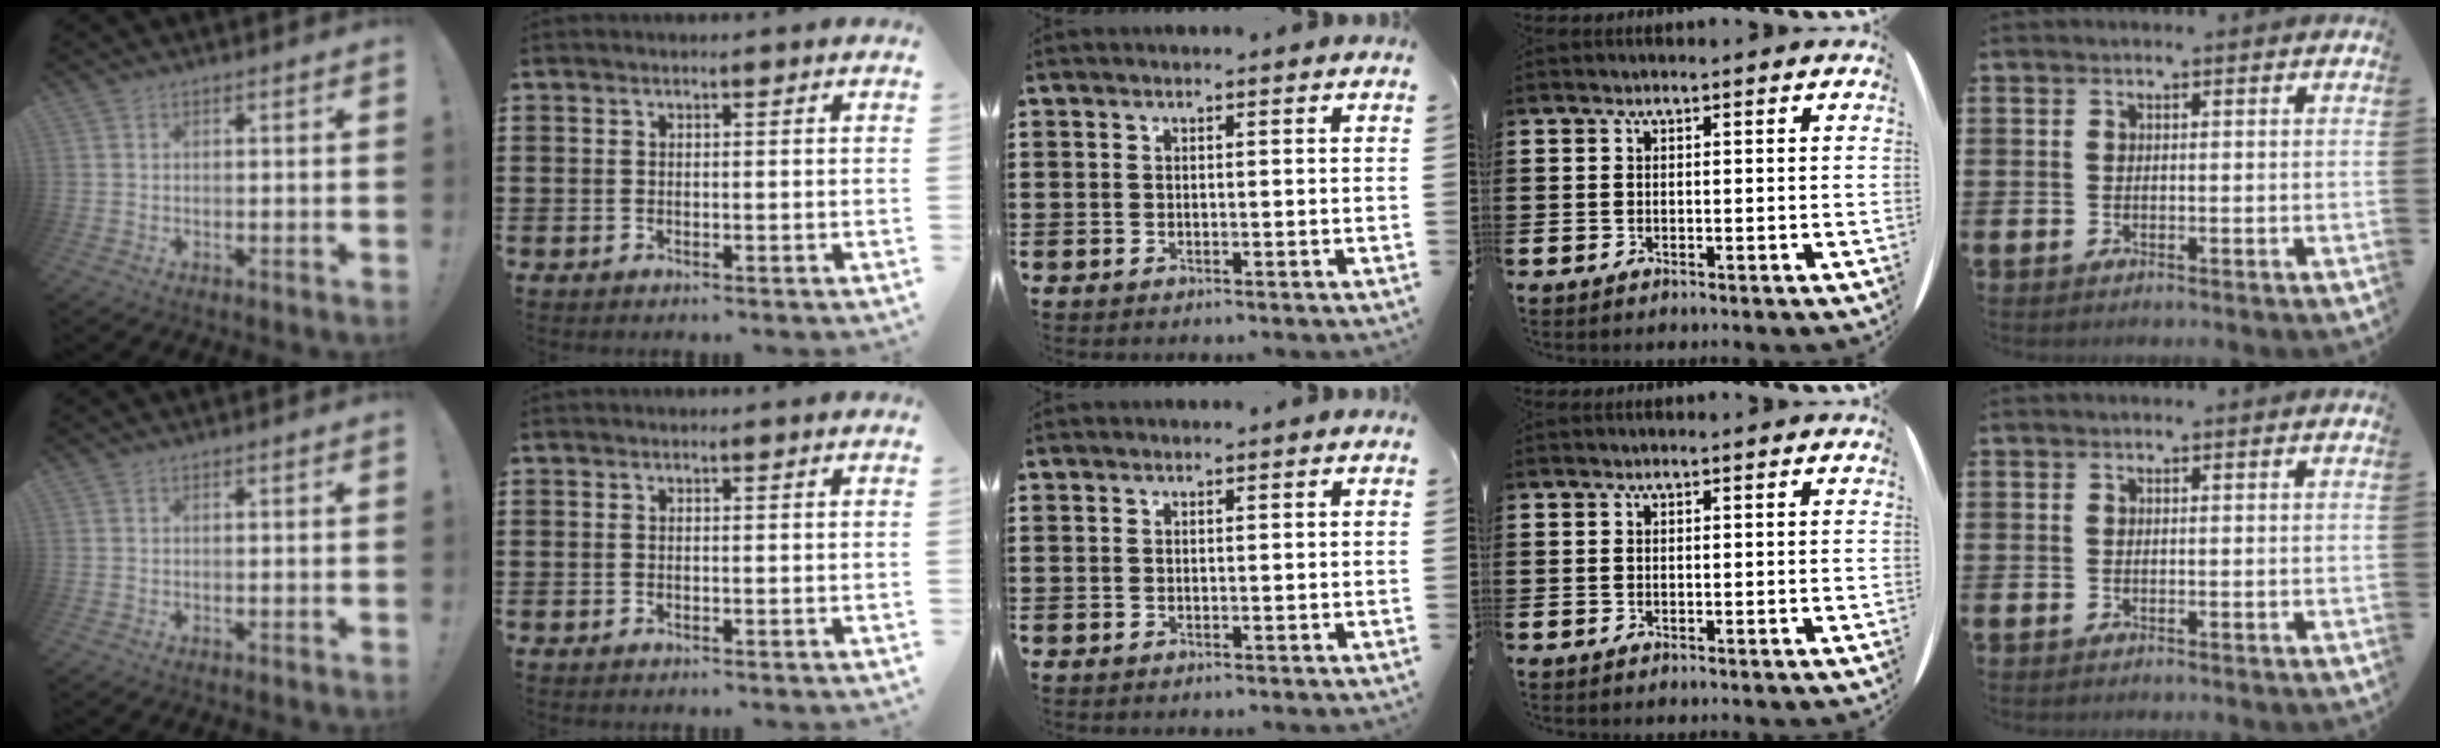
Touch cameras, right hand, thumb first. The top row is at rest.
{}